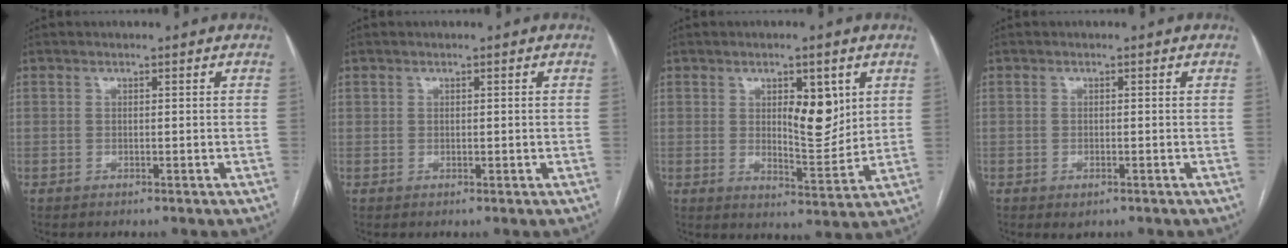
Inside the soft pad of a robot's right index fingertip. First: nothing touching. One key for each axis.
{"total": 0.8, "fx": 0.4, "fy": 0.7, "fz": 0.0, "tx": 0.003, "ty": 0.005, "tz": 0.006}
{"total": 8.1, "fx": 2.7, "fy": 2.9, "fz": 7.0, "tx": -0.104, "ty": -0.007, "tz": 0.044}
{"total": 1.3, "fx": -0.7, "fy": 0.6, "fz": 0.9, "tx": -0.012, "ty": -0.002, "tz": -0.005}